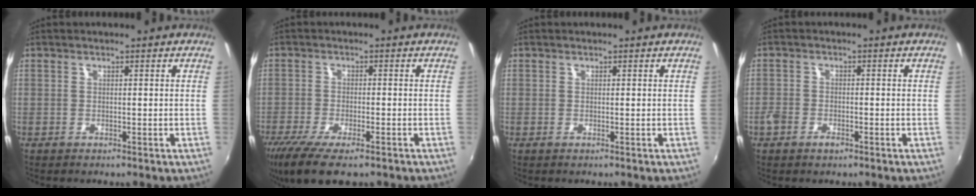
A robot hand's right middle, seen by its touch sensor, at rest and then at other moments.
{"total": 12.0, "force": [-8.4, 3.7, 7.8], "torque": [-0.174, -0.046, -0.144]}
{"total": 0.0}
{"total": 3.3, "force": [-2.2, 1.9, 1.6], "torque": [-0.040, -0.002, -0.043]}